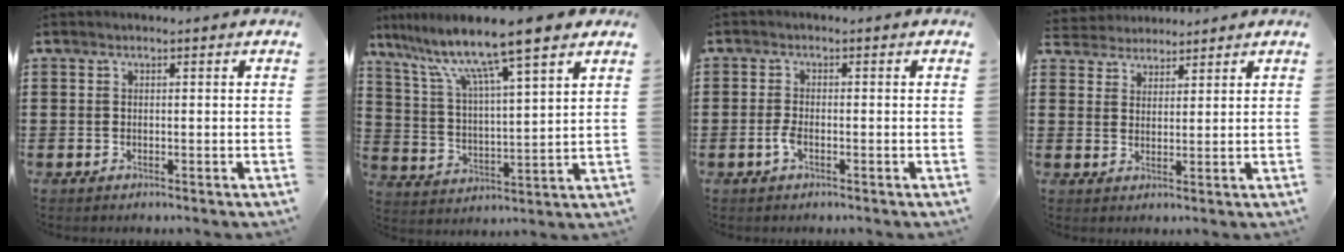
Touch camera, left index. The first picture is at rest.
{"total": 10.1, "force": [8.1, 0.1, 6.0], "torque": [-0.149, -0.047, 0.130]}
{"total": 2.1, "force": [-0.9, 0.6, 1.8], "torque": [-0.047, -0.004, -0.022]}
{"total": 3.0, "force": [2.7, 1.2, -0.6], "torque": [-0.003, -0.003, 0.051]}